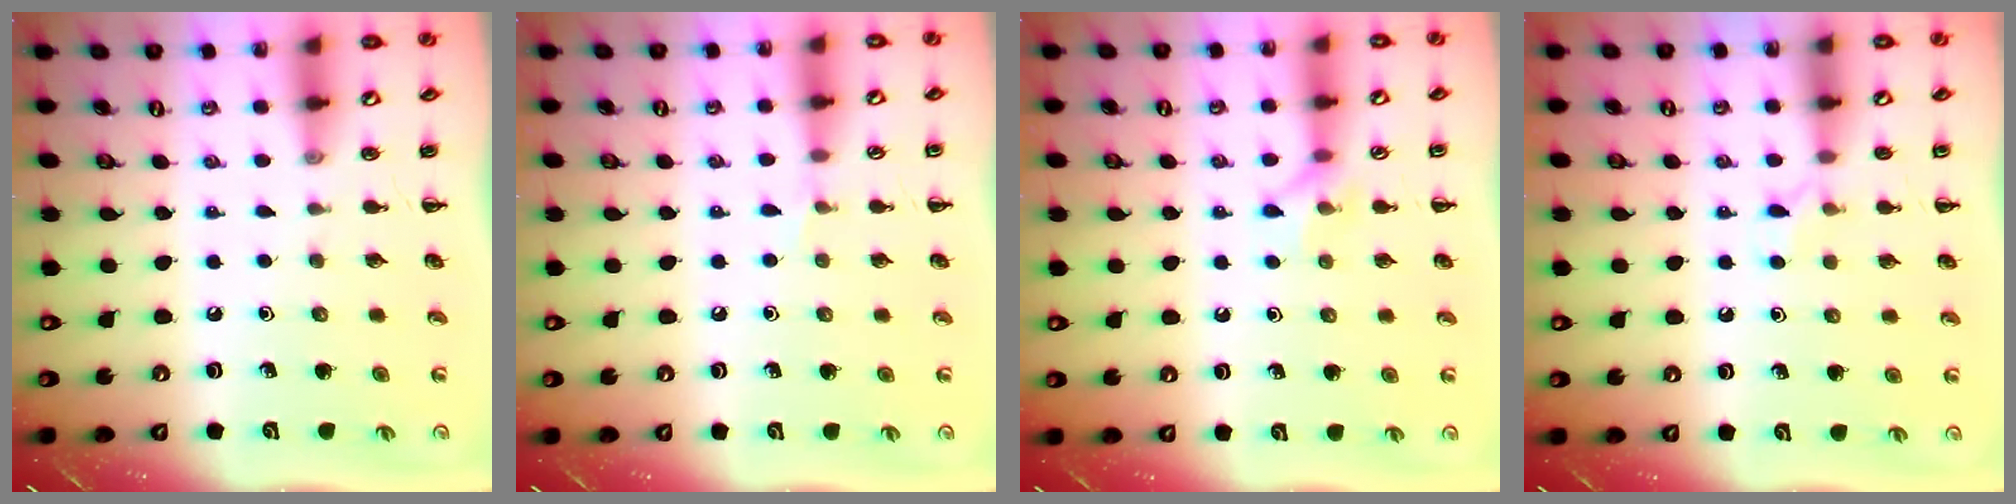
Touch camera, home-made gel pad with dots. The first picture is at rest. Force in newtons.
{"total": 3.0, "press": 2.8, "slide": 0.9}
{"total": 6.1, "press": 6.1, "slide": 0.4}
{"total": 5.0, "press": 4.8, "slide": 1.6}